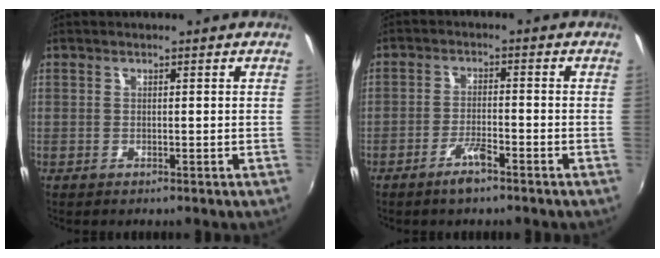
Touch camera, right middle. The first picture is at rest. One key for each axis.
{"total": 4.3, "fx": -3.1, "fy": 1.0, "fz": 2.8, "tx": -0.066, "ty": -0.002, "tz": -0.058}